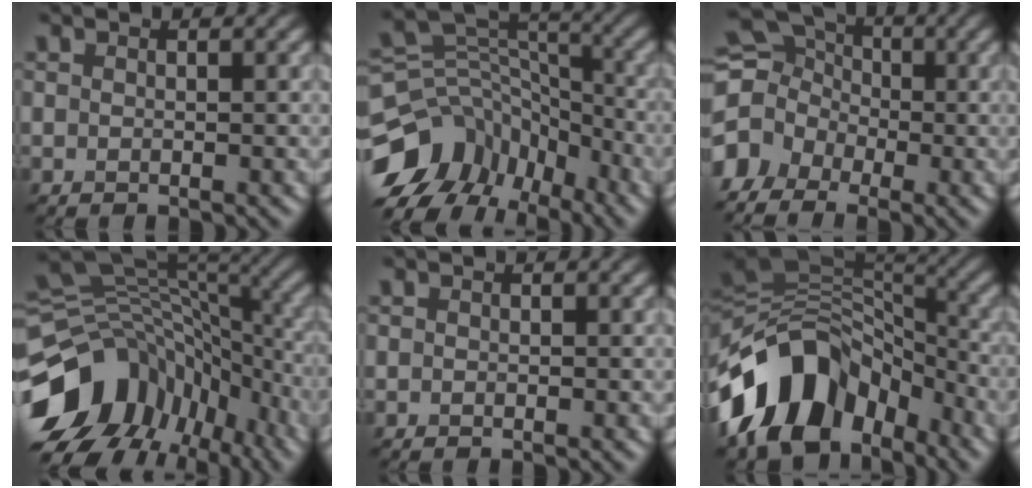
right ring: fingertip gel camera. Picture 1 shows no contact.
{"total": 11.7, "force": [-6.4, 8.4, 5.1], "torque": [-0.108, 0.026, -0.102]}
{"total": 6.7, "force": [-1.9, 5.7, 2.9], "torque": [-0.054, 0.013, -0.054]}
{"total": 13.5, "force": [-5.3, 10.1, 7.2], "torque": [-0.157, 0.006, -0.086]}
{"total": 0.0}
{"total": 12.1, "force": [-6.5, 8.0, 6.4], "torque": [-0.105, 0.022, -0.134]}